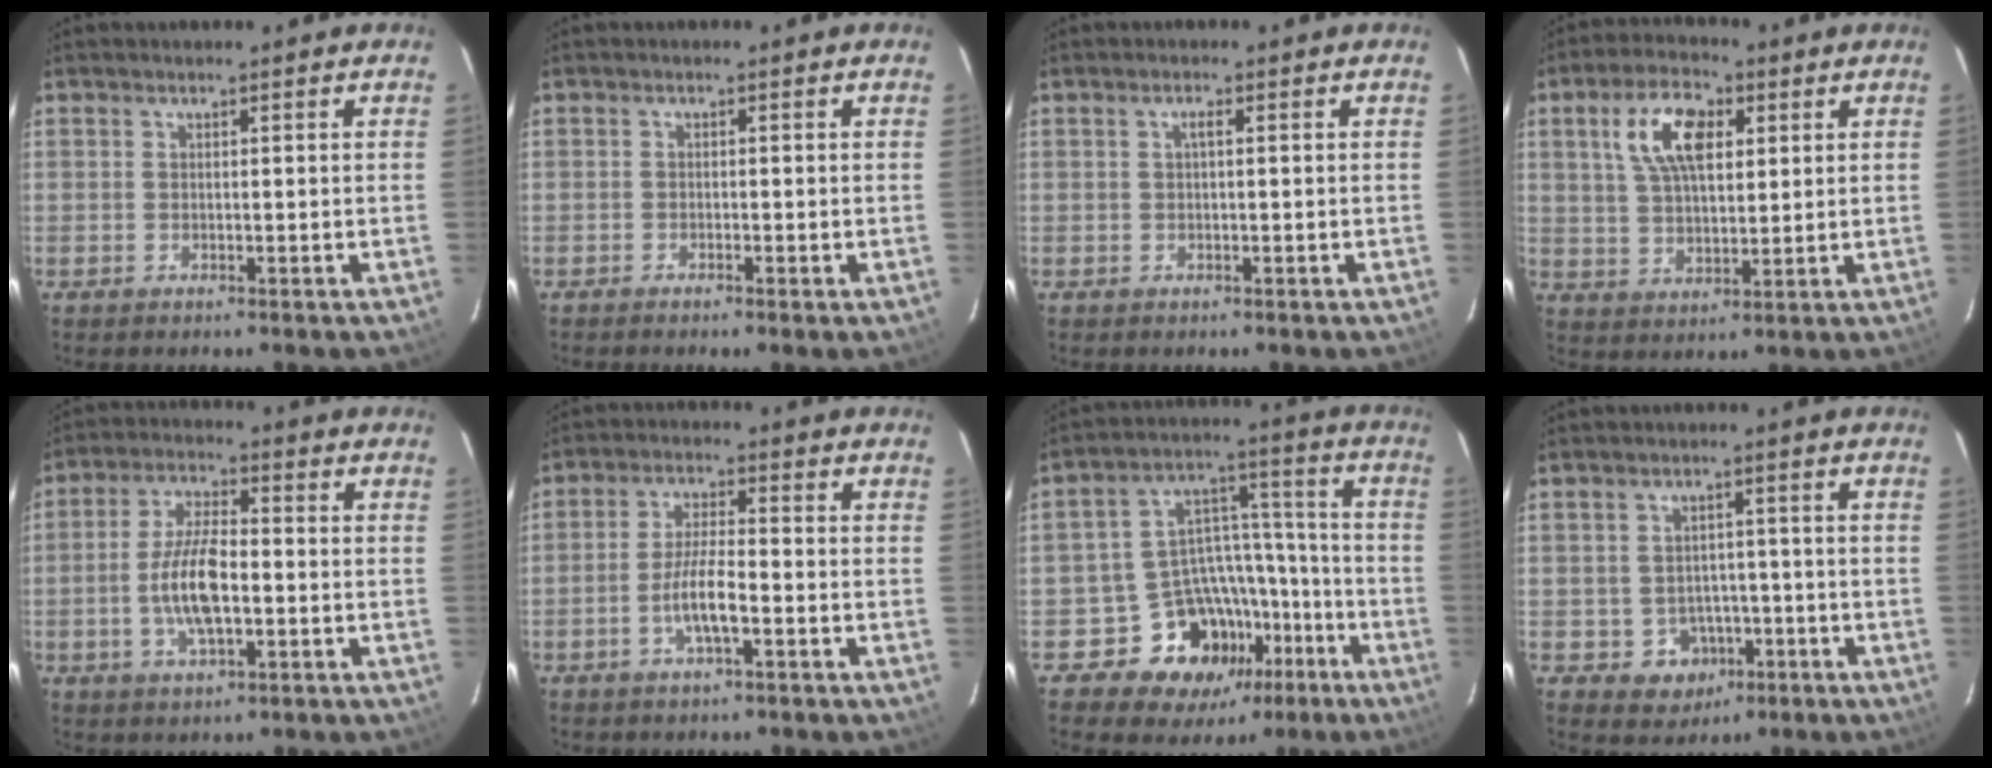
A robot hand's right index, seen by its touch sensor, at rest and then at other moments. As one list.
[{"total": 0.7, "force": [-0.5, 0.1, 0.5], "torque": [-0.012, 0.000, -0.011]}, {"total": 1.0, "force": [0.1, 0.2, 1.0], "torque": [-0.018, 0.006, 0.000]}, {"total": 10.6, "force": [3.8, 5.2, 8.4], "torque": [-0.162, 0.022, 0.071]}, {"total": 9.6, "force": [-2.0, 3.6, 8.7], "torque": [-0.176, 0.006, -0.037]}, {"total": 6.1, "force": [-2.5, 1.1, 5.5], "torque": [-0.111, 0.002, -0.048]}, {"total": 15.4, "force": [-9.2, 11.4, 4.8], "torque": [-0.084, 0.067, -0.120]}, {"total": 6.1, "force": [-2.2, 5.5, 1.1], "torque": [-0.033, 0.022, -0.011]}]